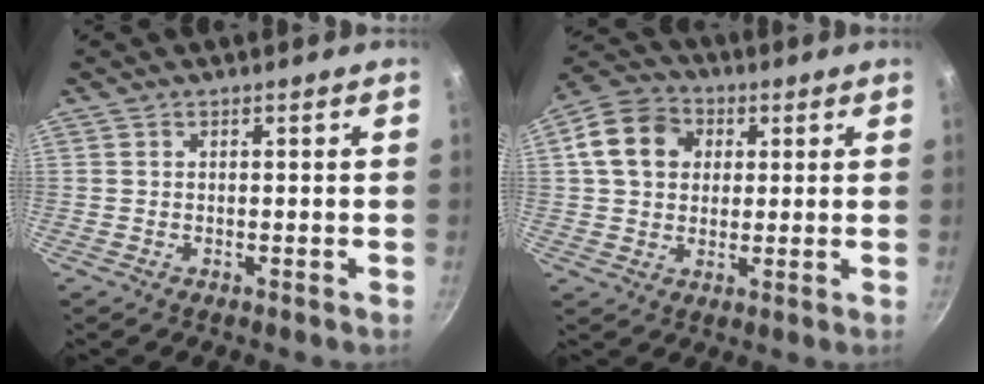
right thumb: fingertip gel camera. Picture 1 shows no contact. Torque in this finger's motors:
{"motor_torque": [-1.06, 1.16, 0.91, -0.03, 0.06]}